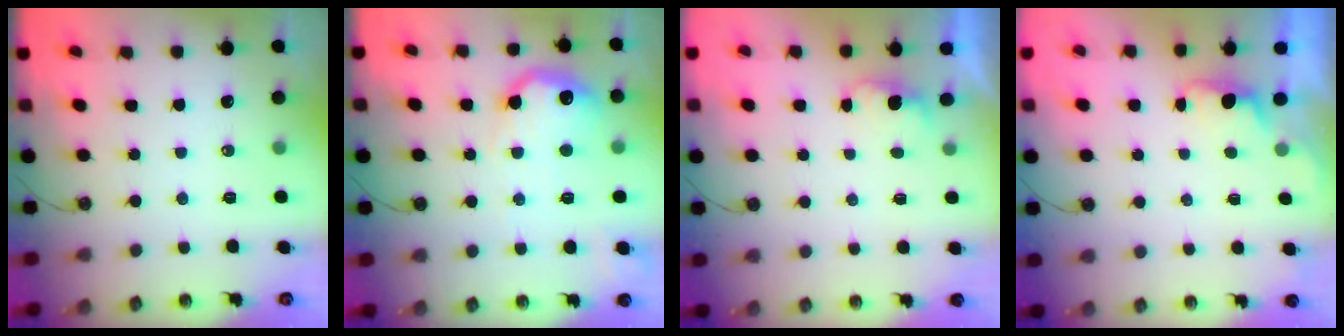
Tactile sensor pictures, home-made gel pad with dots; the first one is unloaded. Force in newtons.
{"total": 16.0, "press": 15.9, "slide": 1.0}
{"total": 1.1, "press": 0.8, "slide": 0.7}
{"total": 0.8, "press": 0.2, "slide": 0.7}